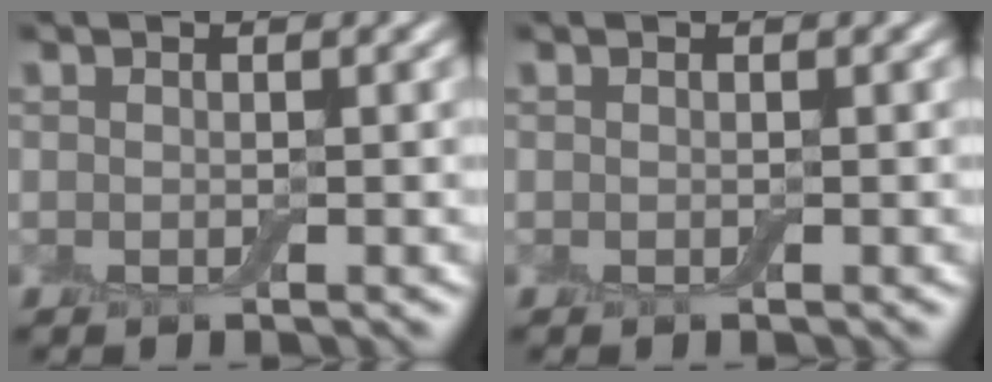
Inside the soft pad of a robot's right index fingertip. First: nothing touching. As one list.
[{"total": 0.0}]